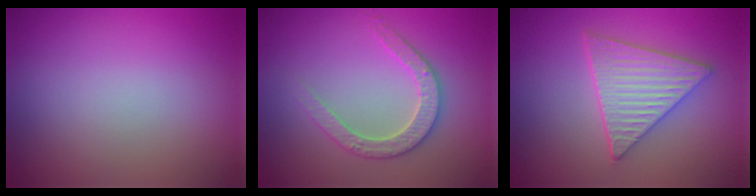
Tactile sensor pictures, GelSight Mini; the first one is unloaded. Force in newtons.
{"total": 2.9, "press": 2.9, "slide": 0.5}
{"total": 5.5, "press": 4.5, "slide": 3.2}